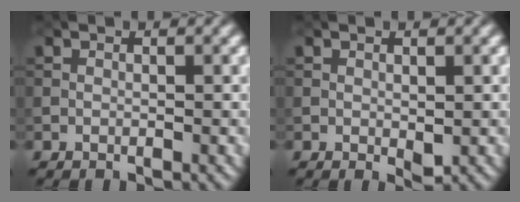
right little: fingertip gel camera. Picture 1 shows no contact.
{"total": 1.3, "force": [0.0, 0.6, 1.1], "torque": [-0.015, -0.006, 0.006]}